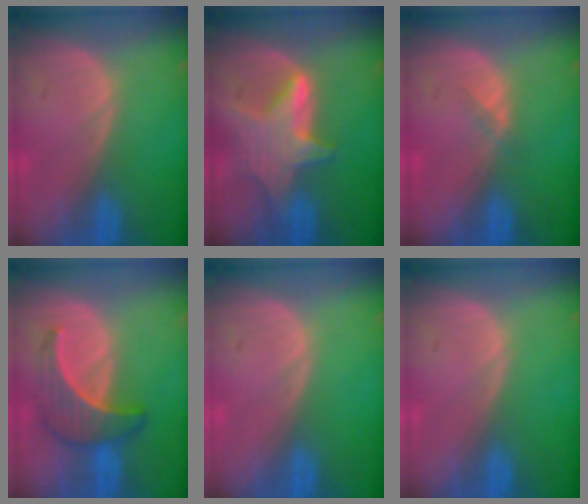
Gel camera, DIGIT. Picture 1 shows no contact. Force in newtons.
{"total": 6.6, "press": 6.6, "slide": 0.2}
{"total": 1.3, "press": 0.9, "slide": 0.9}
{"total": 6.2, "press": 6.0, "slide": 1.8}
{"total": 0.0}
{"total": 0.0}